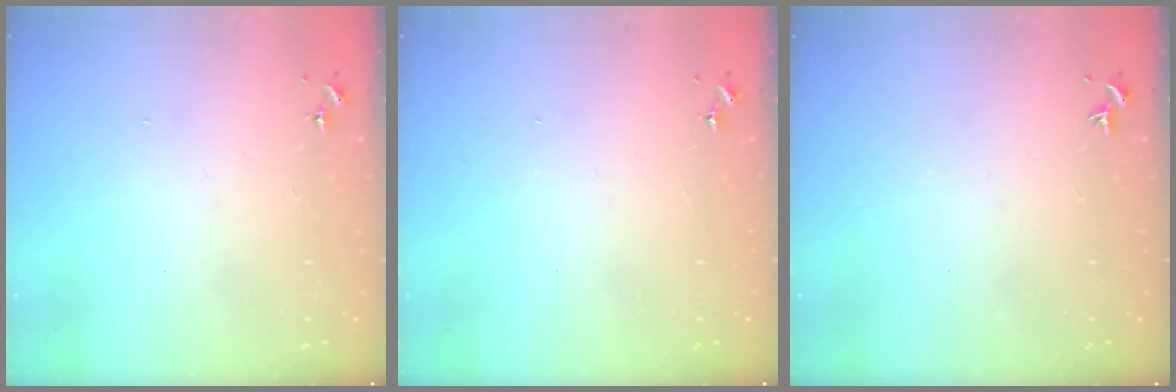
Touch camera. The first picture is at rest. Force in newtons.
{"total": 0.0}
{"total": 0.0}